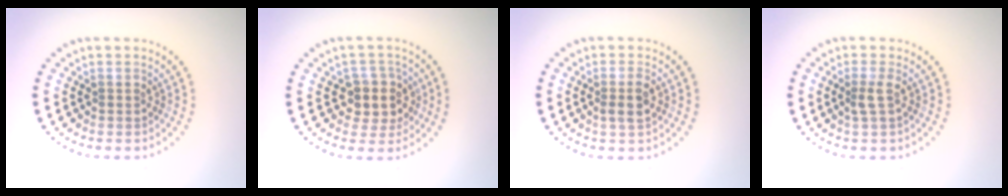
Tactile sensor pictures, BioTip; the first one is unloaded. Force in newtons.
{"total": 3.2, "press": 2.8, "slide": 1.5}
{"total": 1.8, "press": 1.7, "slide": 0.6}
{"total": 1.3, "press": 1.0, "slide": 0.8}